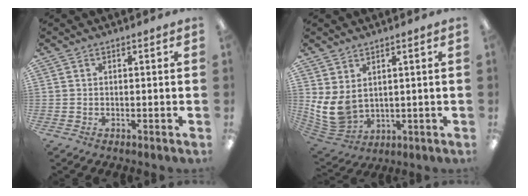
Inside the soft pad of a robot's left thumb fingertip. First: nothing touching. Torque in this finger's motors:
{"motor_torque": [1.22, 1.57, 1.22, -0.58, 0.07]}